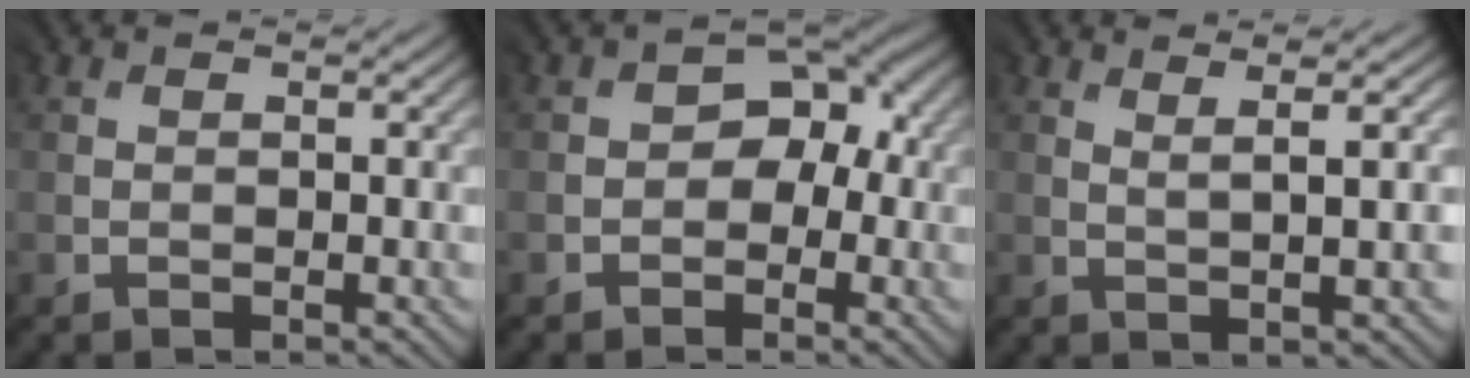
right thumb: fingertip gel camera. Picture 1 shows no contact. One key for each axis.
{"total": 5.0, "fx": -0.5, "fy": 4.0, "fz": 3.0, "tx": -0.017, "ty": 0.004, "tz": -0.013}
{"total": 2.2, "fx": 1.7, "fy": -0.2, "fz": 1.5, "tx": -0.019, "ty": 0.009, "tz": 0.032}